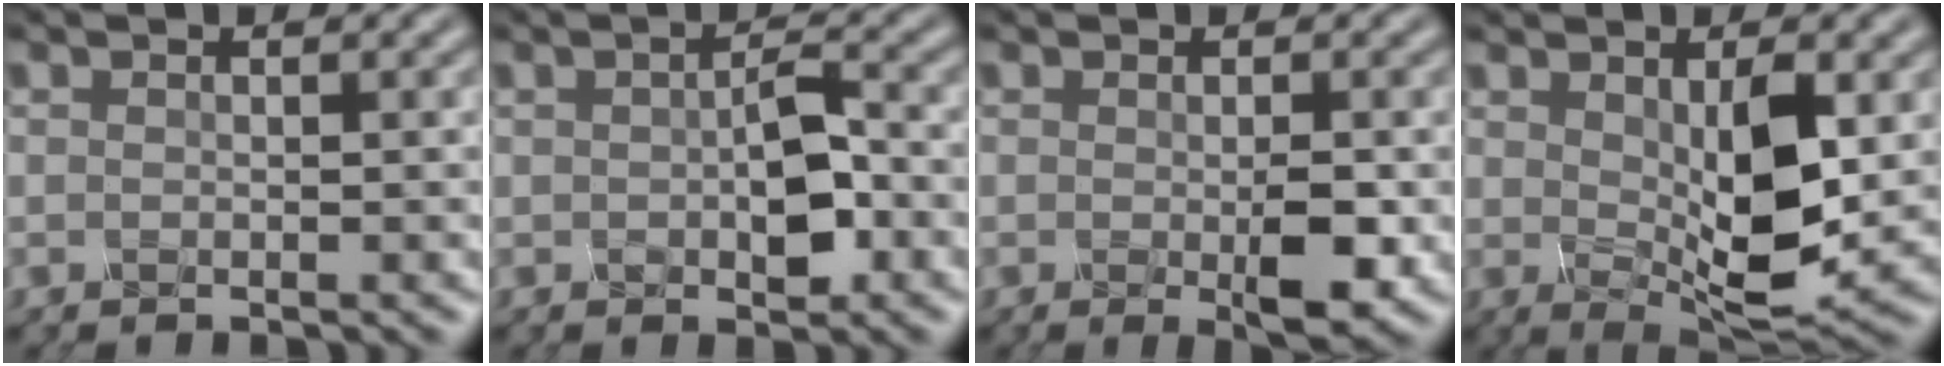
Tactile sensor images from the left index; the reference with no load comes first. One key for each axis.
{"total": 2.5, "fx": -0.5, "fy": 0.9, "fz": 2.3, "tx": -0.046, "ty": 0.002, "tz": -0.004}
{"total": 3.1, "fx": -0.8, "fy": 0.7, "fz": 2.9, "tx": -0.058, "ty": -0.005, "tz": -0.009}
{"total": 5.8, "fx": 0.3, "fy": 2.0, "fz": 5.4, "tx": -0.103, "ty": -0.010, "tz": 0.016}